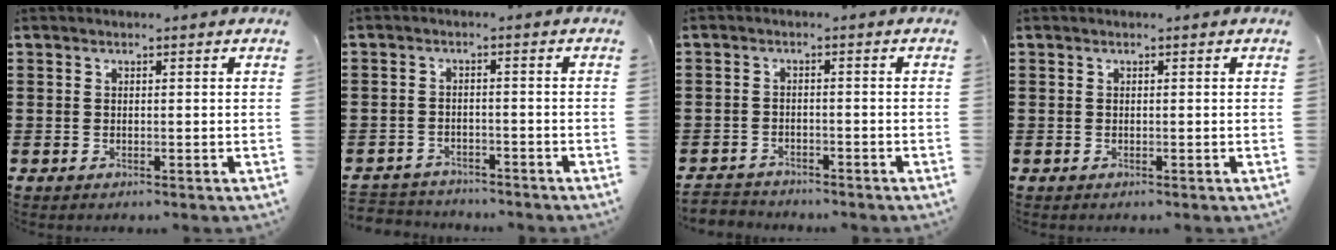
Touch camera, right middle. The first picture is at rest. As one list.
[{"total": 3.1, "force": [-3.0, 0.8, -0.5], "torque": [0.001, 0.001, -0.068]}, {"total": 2.8, "force": [-2.6, 0.8, -0.4], "torque": [0.000, 0.000, -0.060]}, {"total": 0.0}]